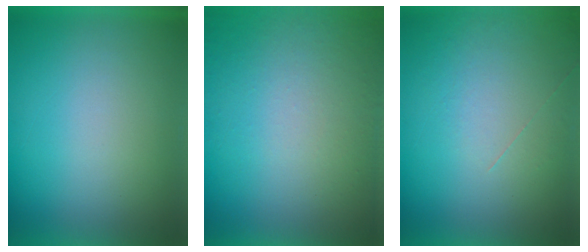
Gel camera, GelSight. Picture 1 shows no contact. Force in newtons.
{"total": 7.1}
{"total": 1.1}